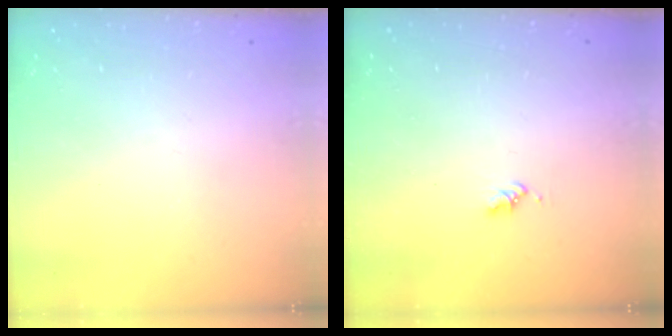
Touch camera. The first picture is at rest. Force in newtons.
{"total": 1.6, "press": 1.6, "slide": 0.3}